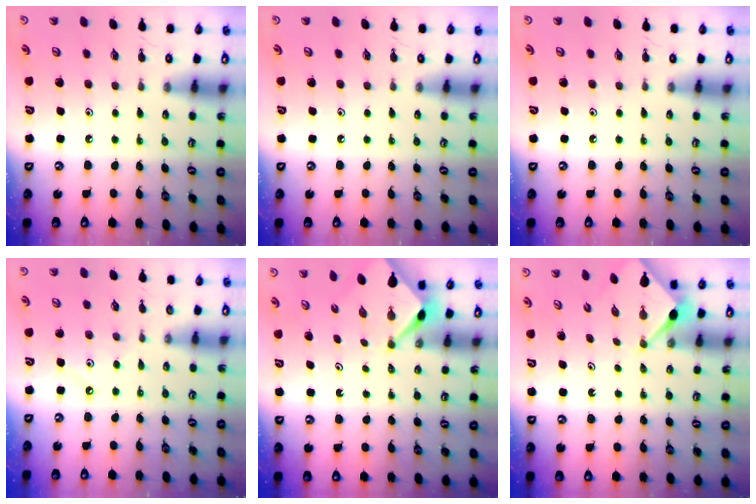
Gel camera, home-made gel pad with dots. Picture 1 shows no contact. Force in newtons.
{"total": 0.0}
{"total": 0.0}
{"total": 4.9, "press": 4.8, "slide": 0.7}
{"total": 2.6, "press": 2.6, "slide": 0.3}
{"total": 3.0, "press": 2.9, "slide": 0.4}